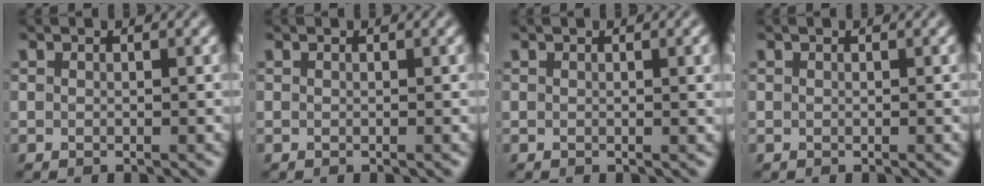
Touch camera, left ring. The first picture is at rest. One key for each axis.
{"total": 0.0}
{"total": 1.4, "fx": 0.3, "fy": 0.4, "fz": 1.3, "tx": -0.013, "ty": 0.003, "tz": 0.003}
{"total": 0.0}